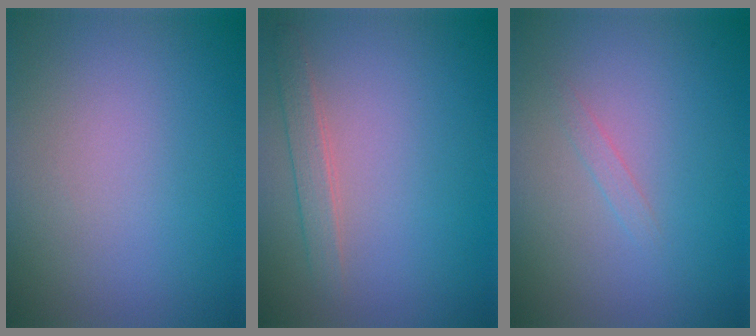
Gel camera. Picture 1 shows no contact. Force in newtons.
{"total": 1.7, "press": 1.7, "slide": 0.1}
{"total": 0.8, "press": 0.8, "slide": 0.0}